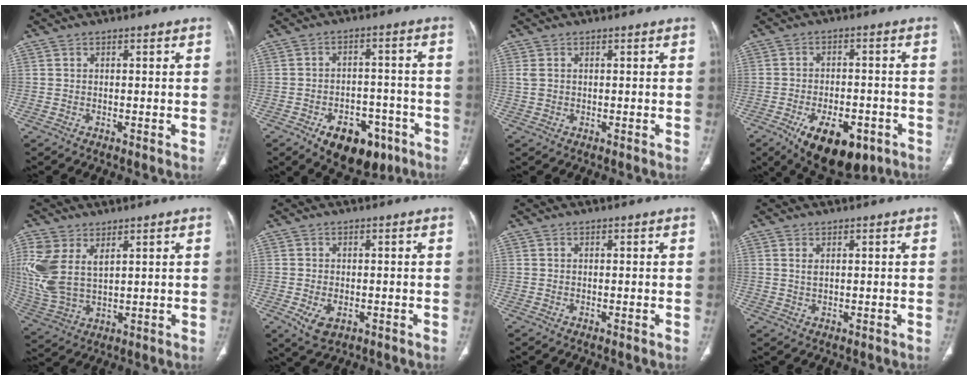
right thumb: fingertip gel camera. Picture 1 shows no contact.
{"total": 12.9, "force": [-7.1, 7.8, 7.5], "torque": [-0.067, 0.038, -0.093]}
{"total": 1.8, "force": [0.4, 1.4, 1.1], "torque": [-0.027, 0.002, 0.014]}
{"total": 14.2, "force": [-7.3, 7.3, 9.7], "torque": [-0.126, 0.018, -0.098]}
{"total": 12.0, "force": [4.4, 7.0, 8.8], "torque": [-0.209, -0.008, 0.106]}
{"total": 4.6, "force": [-1.6, 2.9, 3.3], "torque": [-0.059, -0.001, -0.018]}
{"total": 0.0}
{"total": 1.5, "force": [0.7, 0.7, 1.1], "torque": [-0.024, 0.000, 0.019]}